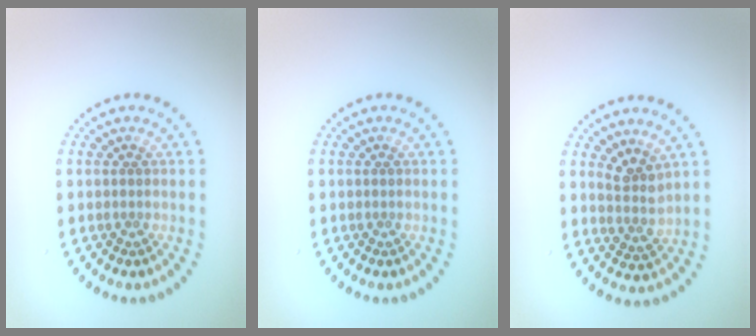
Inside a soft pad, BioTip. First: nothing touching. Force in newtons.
{"total": 0.0}
{"total": 2.5, "press": 1.9, "slide": 1.6}